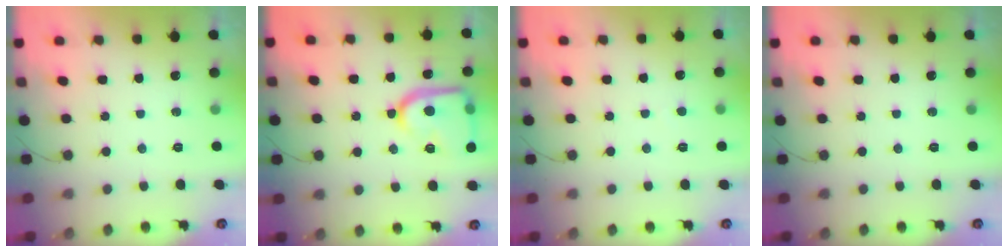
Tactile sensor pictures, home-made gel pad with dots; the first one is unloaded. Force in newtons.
{"total": 18.3, "press": 18.2, "slide": 1.6}
{"total": 1.7, "press": 1.7, "slide": 0.1}
{"total": 0.0}